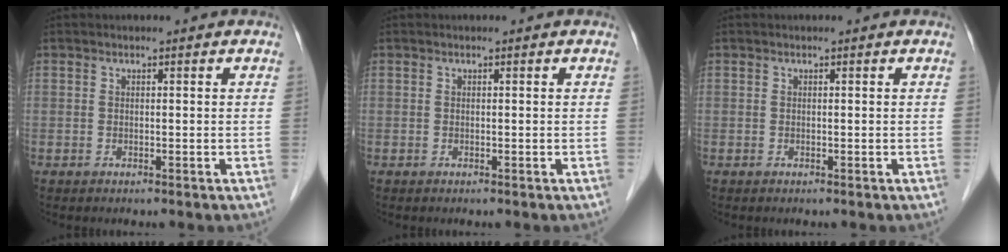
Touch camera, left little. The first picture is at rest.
{"total": 0.0}
{"total": 0.0}